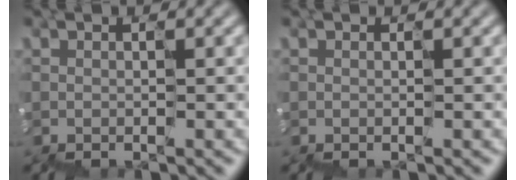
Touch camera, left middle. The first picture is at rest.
{"total": 0.0}